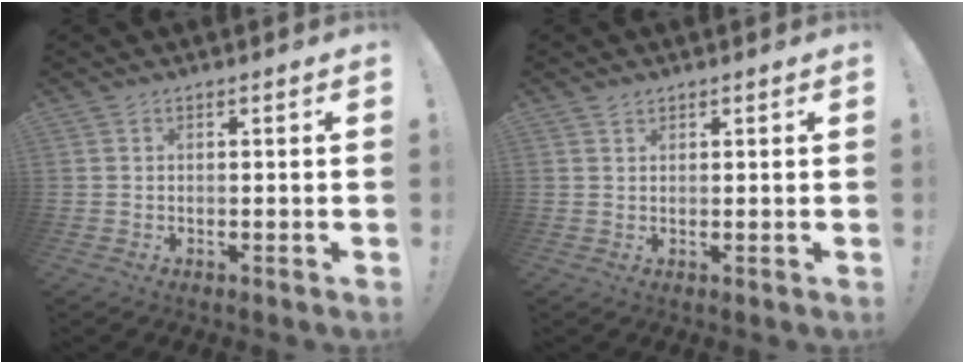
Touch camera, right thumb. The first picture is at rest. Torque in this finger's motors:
{"motor_torque": [-0.11, 0.28, 0.17, -0.21, 0.00]}